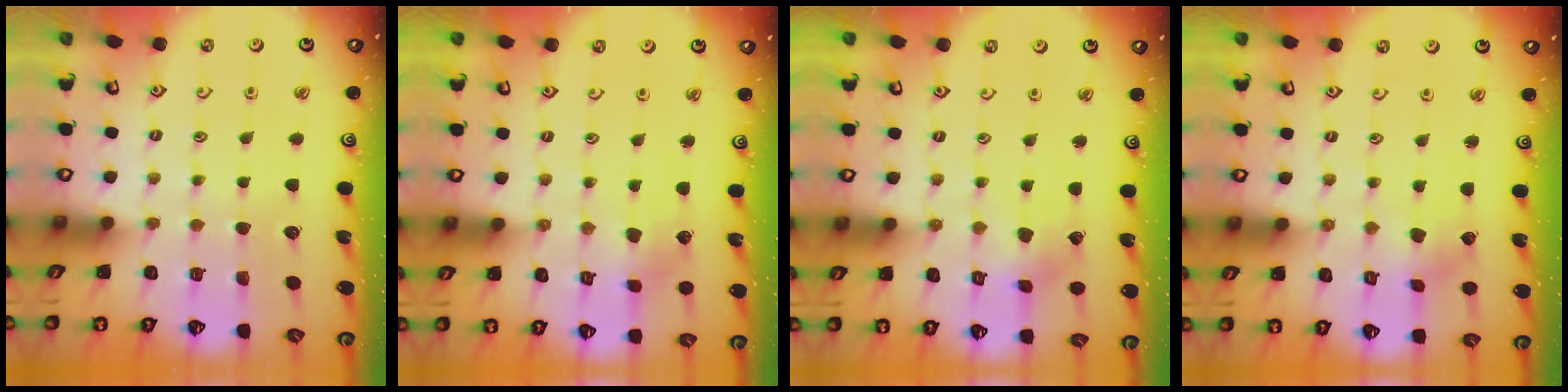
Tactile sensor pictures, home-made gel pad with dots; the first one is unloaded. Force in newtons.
{"total": 2.4, "press": 2.4, "slide": 0.2}
{"total": 2.1, "press": 2.1, "slide": 0.2}
{"total": 1.5, "press": 1.5, "slide": 0.1}